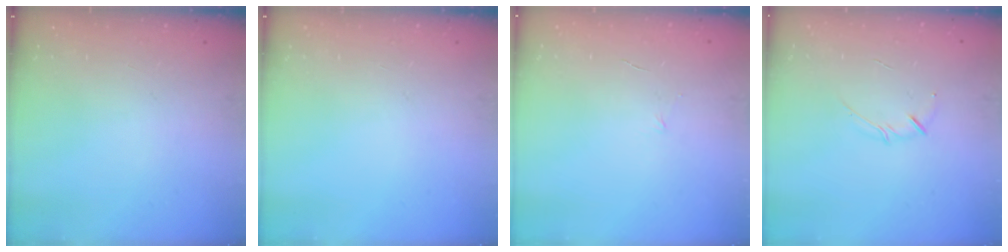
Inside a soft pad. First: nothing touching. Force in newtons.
{"total": 0.0}
{"total": 3.6, "press": 3.5, "slide": 0.9}
{"total": 3.3, "press": 3.2, "slide": 0.6}